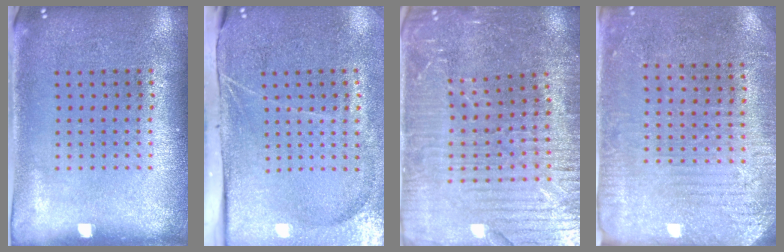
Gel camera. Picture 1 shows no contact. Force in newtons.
{"total": 4.3, "press": 3.5, "slide": 2.6}
{"total": 4.1, "press": 3.9, "slide": 1.1}
{"total": 3.0, "press": 2.8, "slide": 1.1}